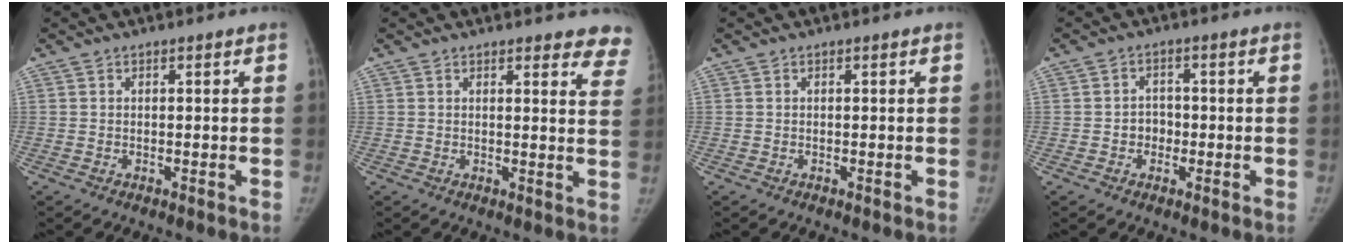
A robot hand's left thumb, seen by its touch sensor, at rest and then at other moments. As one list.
[{"total": 8.5, "force": [7.8, 2.4, 2.3], "torque": [0.023, -0.042, 0.053]}, {"total": 0.0}, {"total": 3.4, "force": [-0.8, 2.9, 1.5], "torque": [-0.001, 0.009, -0.019]}]